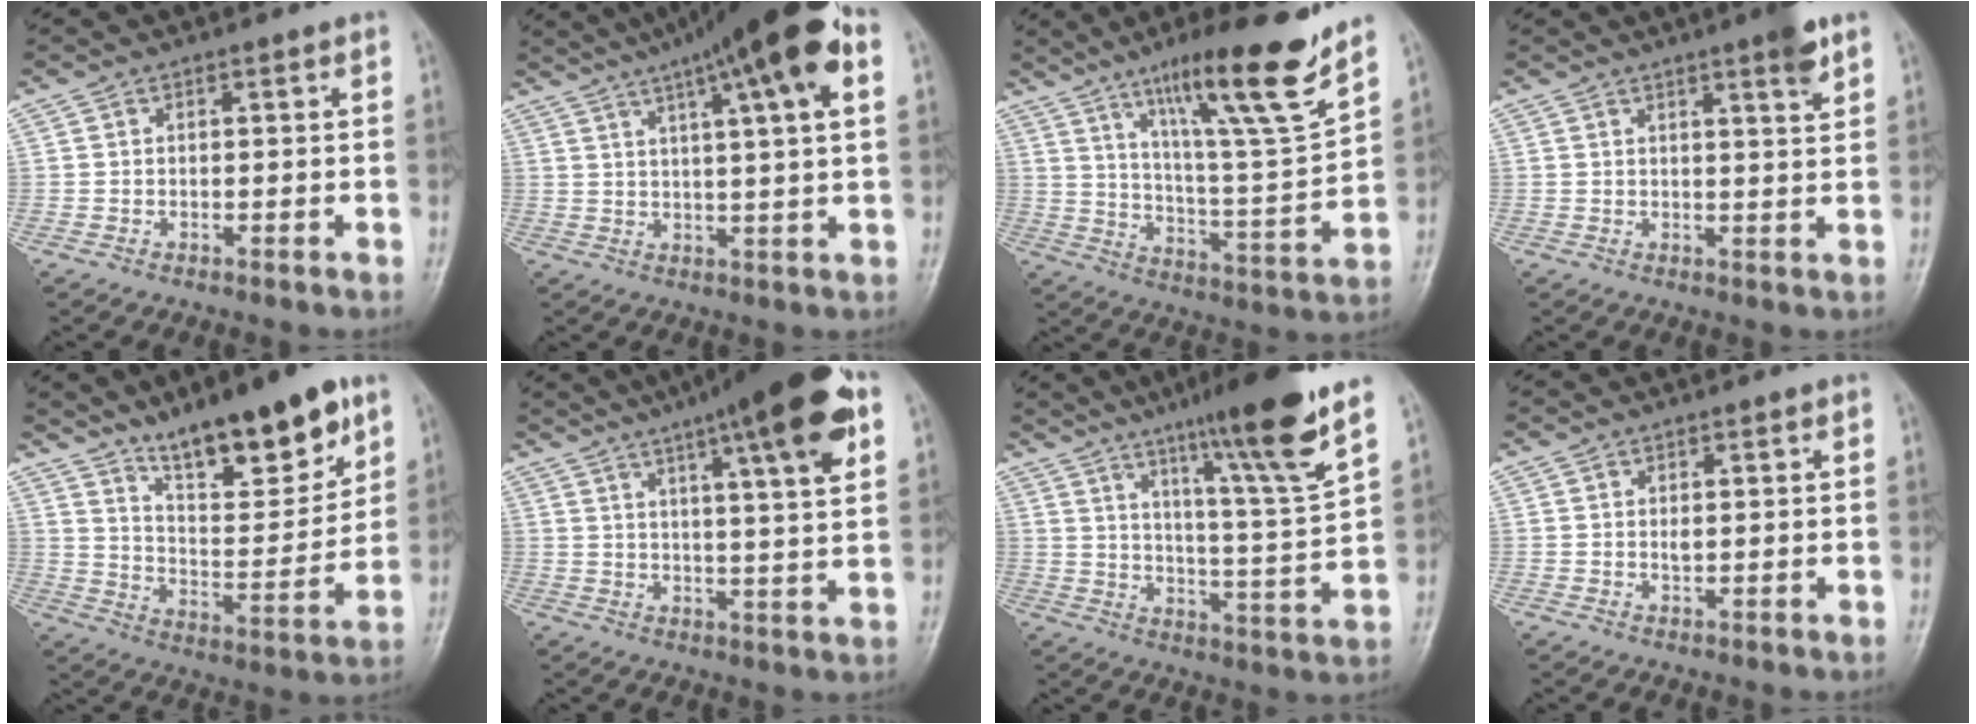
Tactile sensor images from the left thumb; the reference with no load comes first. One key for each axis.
{"total": 18.2, "fx": 8.9, "fy": 2.8, "fz": 15.7, "tx": -0.238, "ty": 0.014, "tz": 0.129}
{"total": 19.3, "fx": 13.0, "fy": 1.3, "fz": 14.2, "tx": -0.205, "ty": -0.073, "tz": 0.212}
{"total": 4.9, "fx": 3.0, "fy": 0.4, "fz": 3.8, "tx": -0.048, "ty": -0.019, "tz": 0.041}
{"total": 18.3, "fx": 12.2, "fy": 5.5, "fz": 12.5, "tx": -0.158, "ty": -0.070, "tz": 0.210}
{"total": 19.4, "fx": 9.8, "fy": 3.1, "fz": 16.5, "tx": -0.244, "ty": 0.003, "tz": 0.138}
{"total": 17.3, "fx": 11.2, "fy": 0.2, "fz": 13.2, "tx": -0.193, "ty": -0.059, "tz": 0.173}
{"total": 1.0, "fx": 0.4, "fy": 0.5, "fz": 0.8, "tx": -0.015, "ty": -0.004, "tz": 0.008}